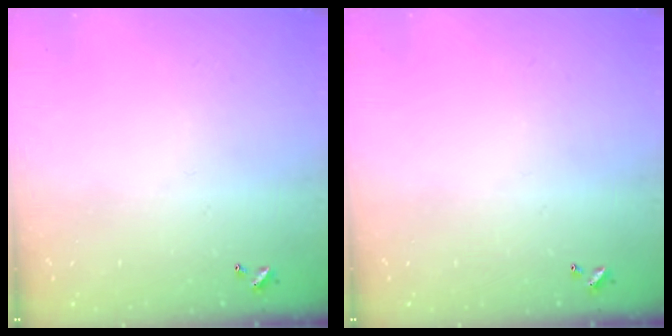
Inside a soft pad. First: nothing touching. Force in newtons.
{"total": 0.0}